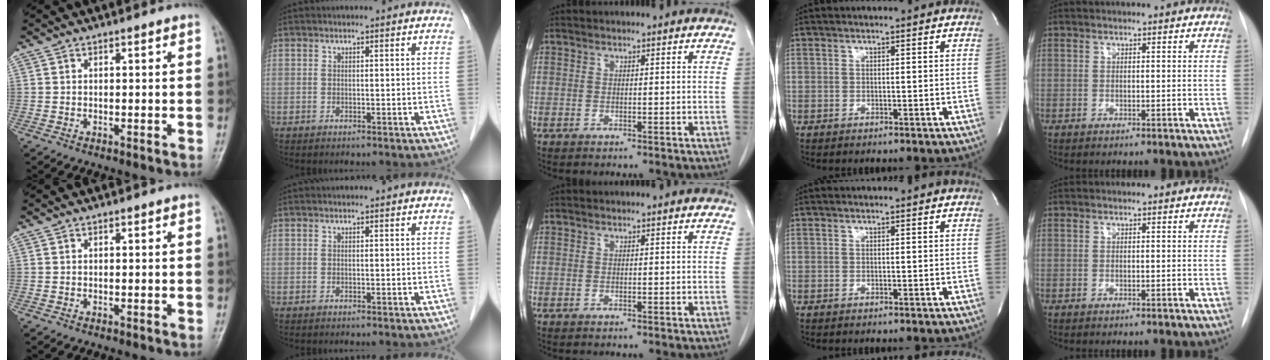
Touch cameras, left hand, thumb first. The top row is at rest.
{}